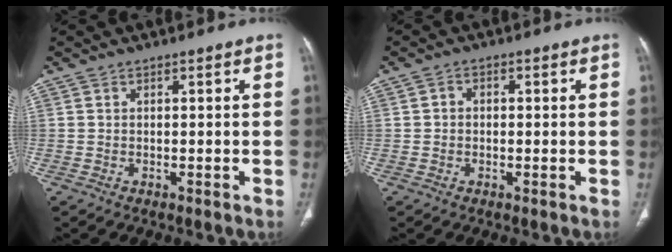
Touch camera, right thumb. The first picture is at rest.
{"total": 1.8, "force": [0.1, 1.5, 0.9], "torque": [-0.008, 0.009, -0.002]}